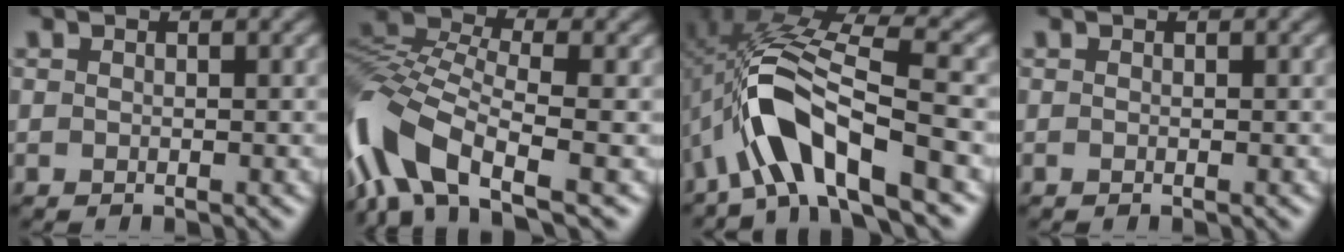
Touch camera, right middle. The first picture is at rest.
{"total": 9.6, "force": [-4.6, 4.3, 7.2], "torque": [-0.154, 0.006, -0.105]}
{"total": 9.4, "force": [-3.7, 3.2, 8.0], "torque": [-0.158, 0.014, -0.075]}
{"total": 0.0}